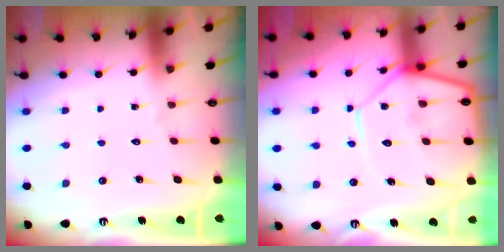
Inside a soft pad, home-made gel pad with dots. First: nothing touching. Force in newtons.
{"total": 11.8, "press": 11.8, "slide": 1.0}